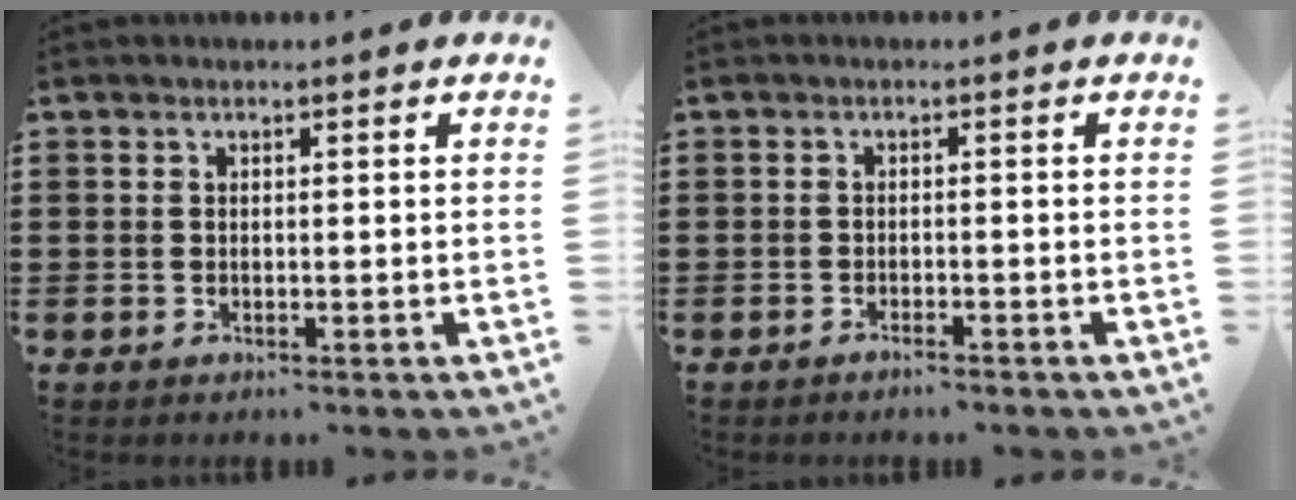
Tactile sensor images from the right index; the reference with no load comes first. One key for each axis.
{"total": 1.1, "fx": -1.0, "fy": -0.1, "fz": 0.5, "tx": -0.012, "ty": -0.004, "tz": -0.019}